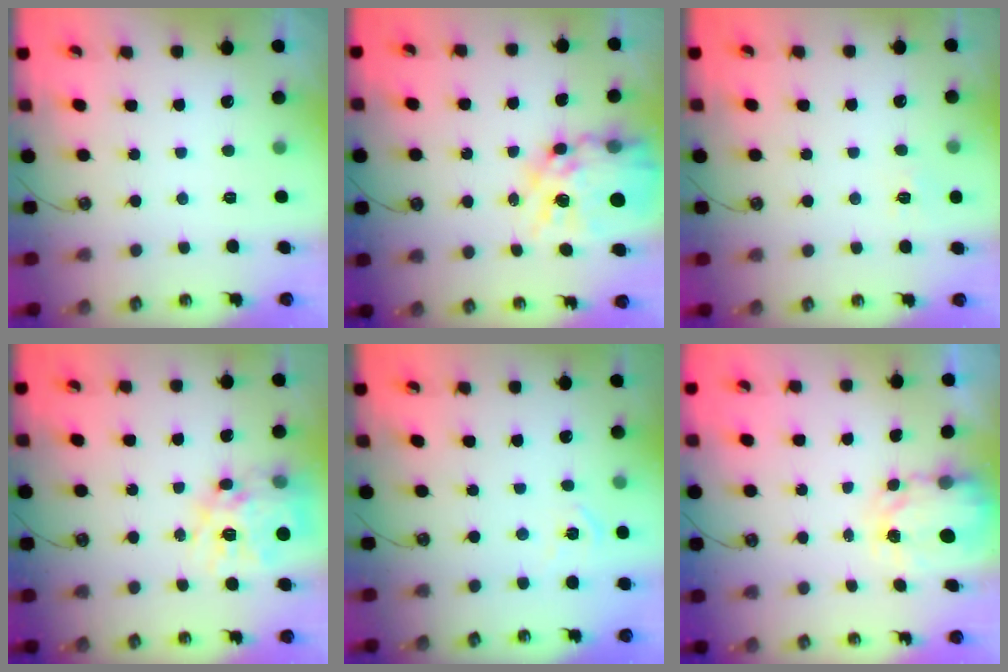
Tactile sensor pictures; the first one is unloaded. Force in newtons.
{"total": 20.4, "press": 20.3, "slide": 2.1}
{"total": 6.1, "press": 6.0, "slide": 0.6}
{"total": 16.1, "press": 16.0, "slide": 1.5}
{"total": 5.3, "press": 5.2, "slide": 0.6}
{"total": 3.8, "press": 3.8, "slide": 0.0}